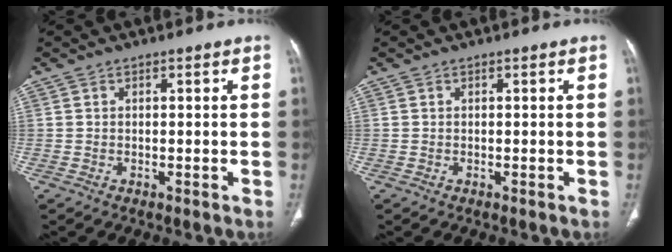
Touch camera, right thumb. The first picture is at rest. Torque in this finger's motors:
{"motor_torque": [0.00, 0.00, -0.26, 0.26, 0.00]}